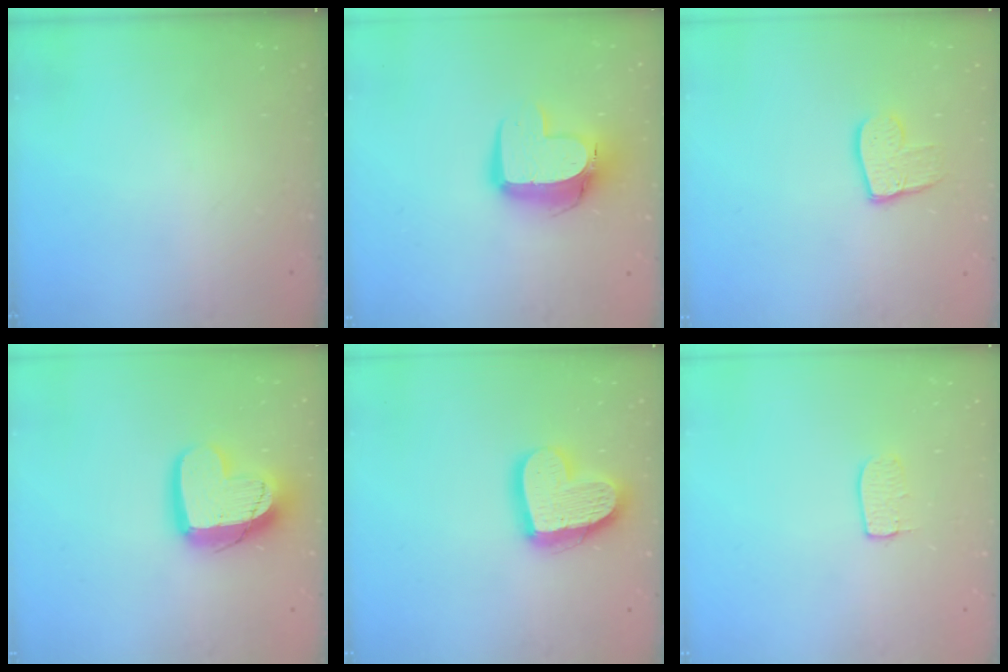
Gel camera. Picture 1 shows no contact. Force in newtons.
{"total": 13.5, "press": 13.4, "slide": 1.3}
{"total": 10.0, "press": 9.9, "slide": 0.7}
{"total": 16.0, "press": 15.9, "slide": 1.5}
{"total": 17.8, "press": 17.7, "slide": 1.9}
{"total": 5.5, "press": 5.5, "slide": 0.1}